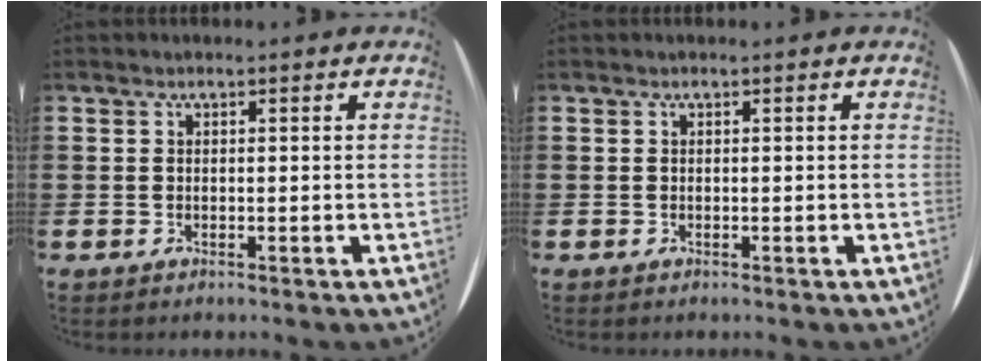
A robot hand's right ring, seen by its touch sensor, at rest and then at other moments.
{"total": 0.0}